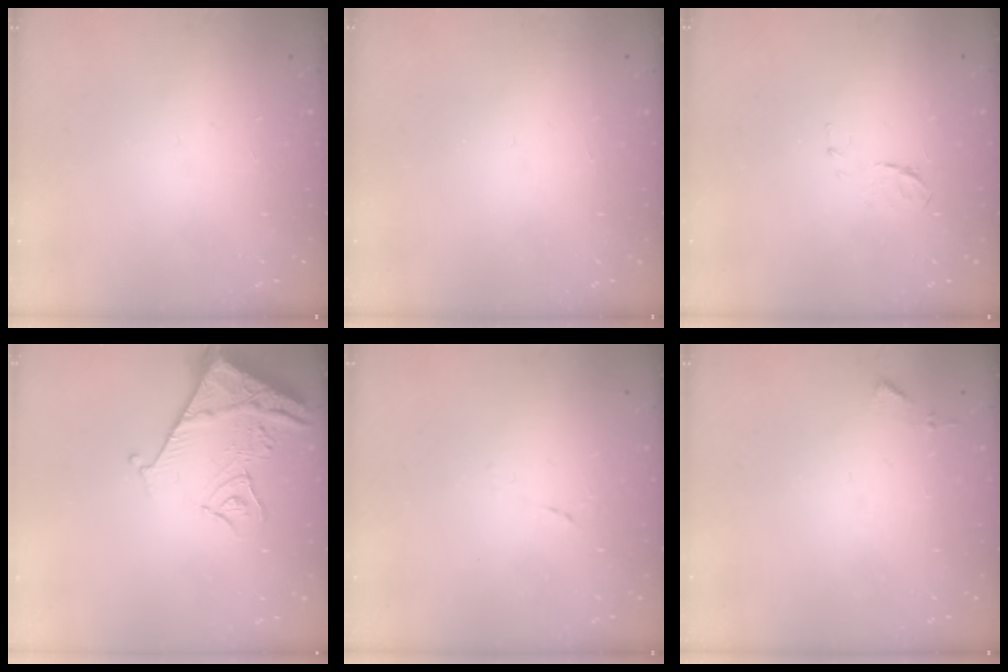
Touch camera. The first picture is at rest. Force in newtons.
{"total": 3.6, "press": 3.6, "slide": 0.1}
{"total": 5.8, "press": 5.8, "slide": 0.7}
{"total": 10.5, "press": 10.5, "slide": 1.2}
{"total": 4.9, "press": 4.7, "slide": 1.1}
{"total": 4.4, "press": 4.4, "slide": 0.6}